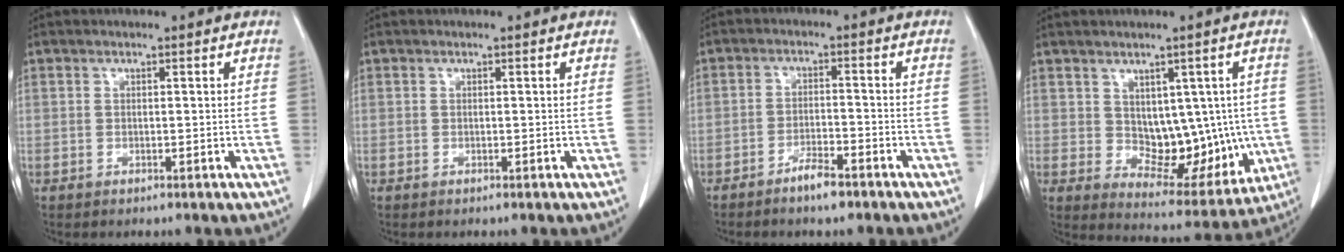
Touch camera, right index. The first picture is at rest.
{"total": 0.0}
{"total": 3.9, "force": [-3.0, 0.7, 2.4], "torque": [-0.044, 0.001, -0.053]}
{"total": 10.6, "force": [0.2, 6.5, 8.4], "torque": [-0.090, 0.008, 0.028]}